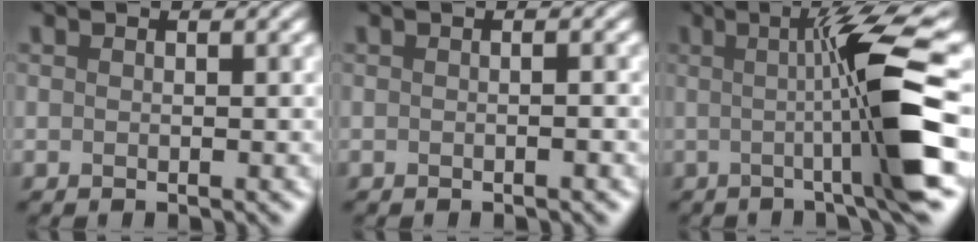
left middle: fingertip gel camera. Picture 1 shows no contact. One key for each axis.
{"total": 1.1, "fx": 0.0, "fy": 0.6, "fz": 1.0, "tx": -0.005, "ty": 0.005, "tz": -0.014}
{"total": 7.9, "fx": 0.0, "fy": 0.4, "fz": 7.9, "tx": -0.114, "ty": -0.002, "tz": 0.003}